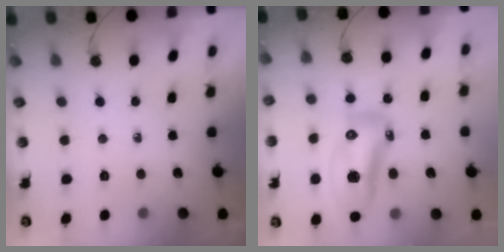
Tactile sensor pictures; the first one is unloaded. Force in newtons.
{"total": 16.0, "press": 15.9, "slide": 1.8}